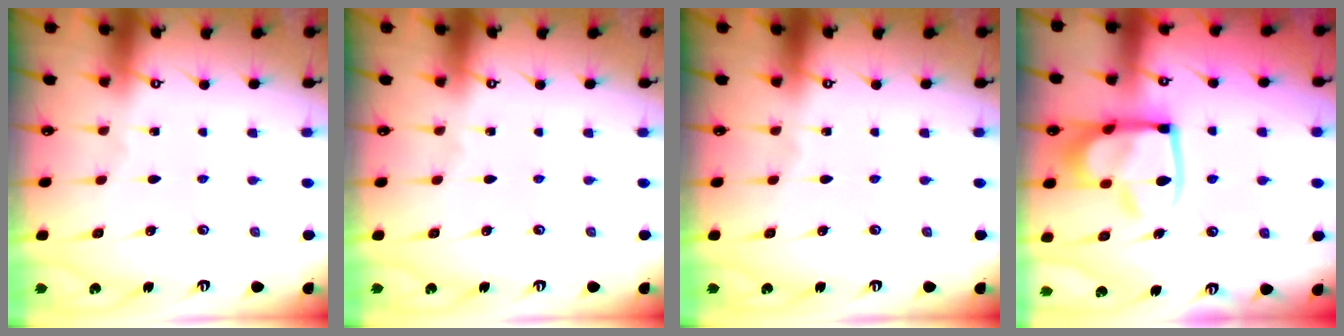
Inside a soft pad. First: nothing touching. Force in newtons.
{"total": 0.0}
{"total": 0.0}
{"total": 15.9, "press": 15.8, "slide": 1.7}